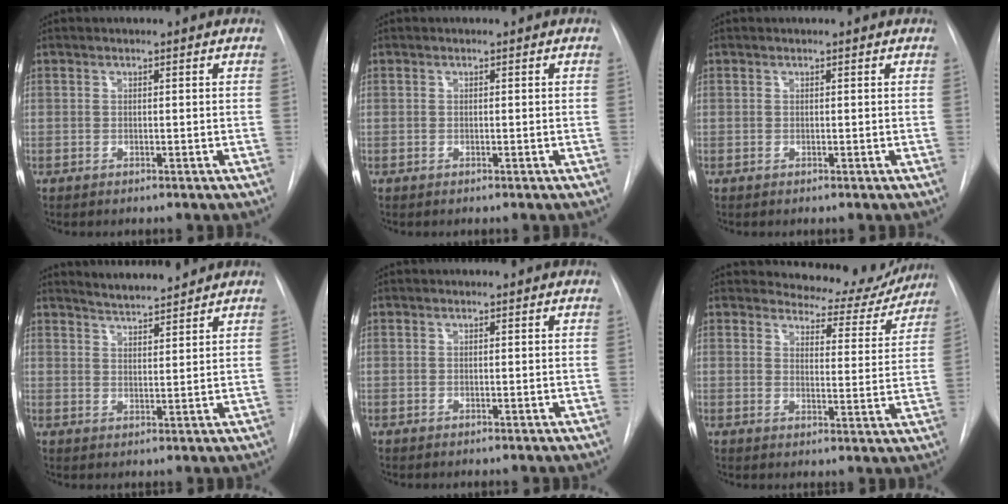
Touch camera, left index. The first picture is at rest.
{"total": 0.0}
{"total": 0.8, "force": [0.8, 0.0, 0.2], "torque": [-0.008, 0.007, 0.008]}
{"total": 5.2, "force": [5.1, 0.2, 1.0], "torque": [-0.024, 0.008, 0.085]}
{"total": 0.0}
{"total": 9.9, "force": [9.5, 2.7, 0.3], "torque": [0.014, -0.026, 0.105]}